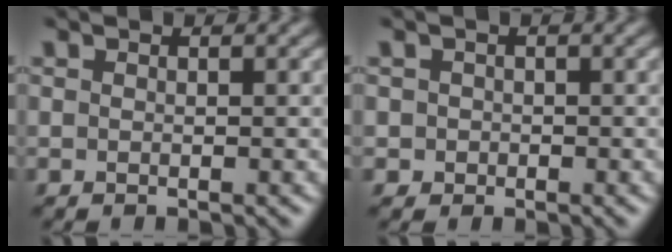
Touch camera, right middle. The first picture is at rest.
{"total": 0.9, "force": [-0.1, 0.9, -0.1], "torque": [0.002, -0.004, -0.001]}